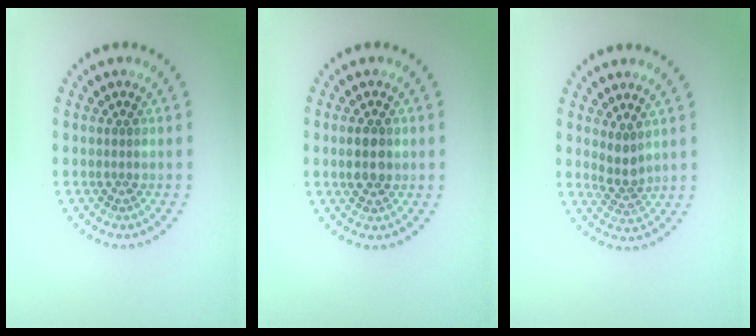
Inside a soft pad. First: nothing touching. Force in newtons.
{"total": 2.3, "press": 2.3, "slide": 0.1}
{"total": 1.9, "press": 1.5, "slide": 1.2}